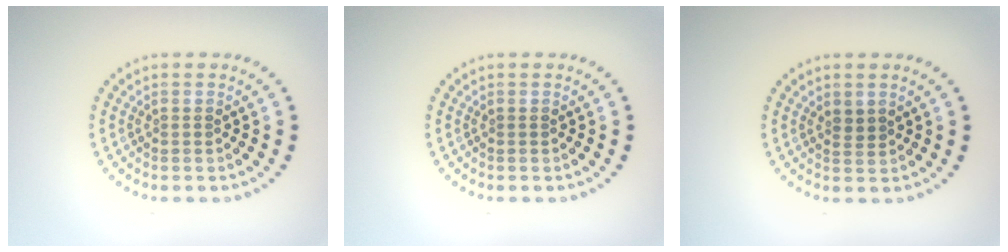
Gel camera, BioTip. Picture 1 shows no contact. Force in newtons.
{"total": 0.0}
{"total": 1.1, "press": 0.9, "slide": 0.6}